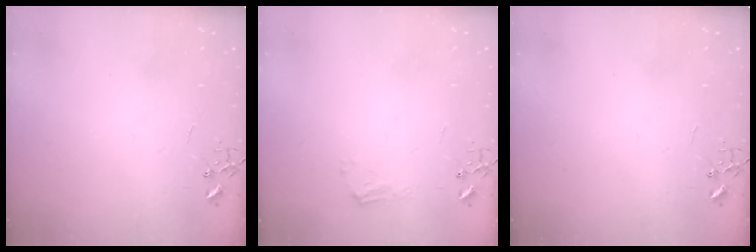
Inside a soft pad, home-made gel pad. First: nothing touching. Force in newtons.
{"total": 7.2, "press": 7.2, "slide": 0.8}
{"total": 0.0}